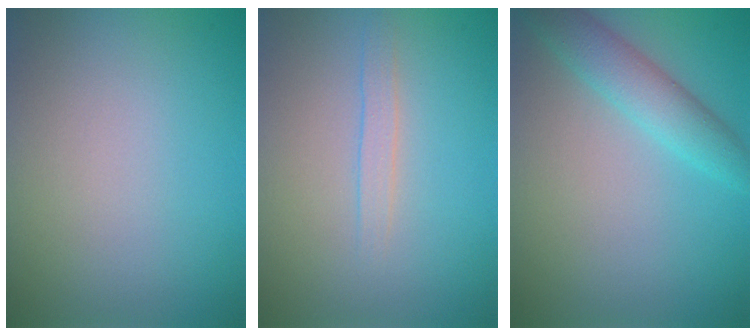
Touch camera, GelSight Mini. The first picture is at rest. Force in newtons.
{"total": 1.3, "press": 1.3, "slide": 0.1}
{"total": 3.7, "press": 3.7, "slide": 0.2}